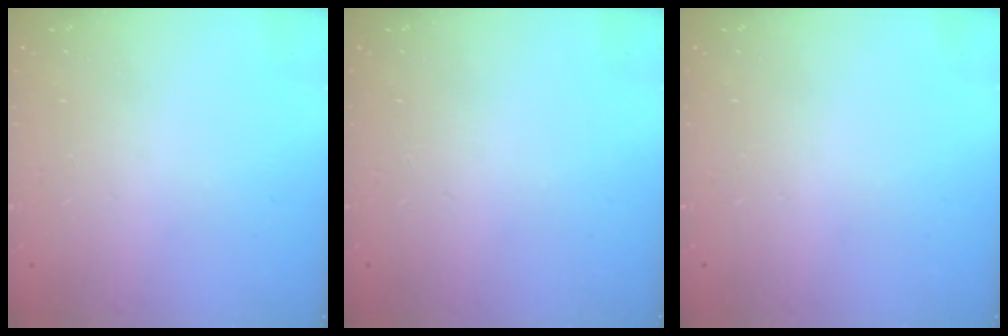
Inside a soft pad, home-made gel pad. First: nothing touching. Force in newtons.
{"total": 0.0}
{"total": 0.0}